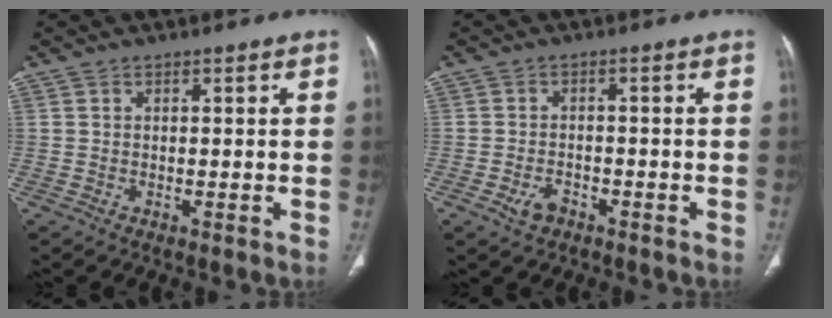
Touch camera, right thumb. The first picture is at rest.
{"total": 3.1, "force": [-1.7, 2.0, 1.6], "torque": [-0.027, 0.012, -0.025]}